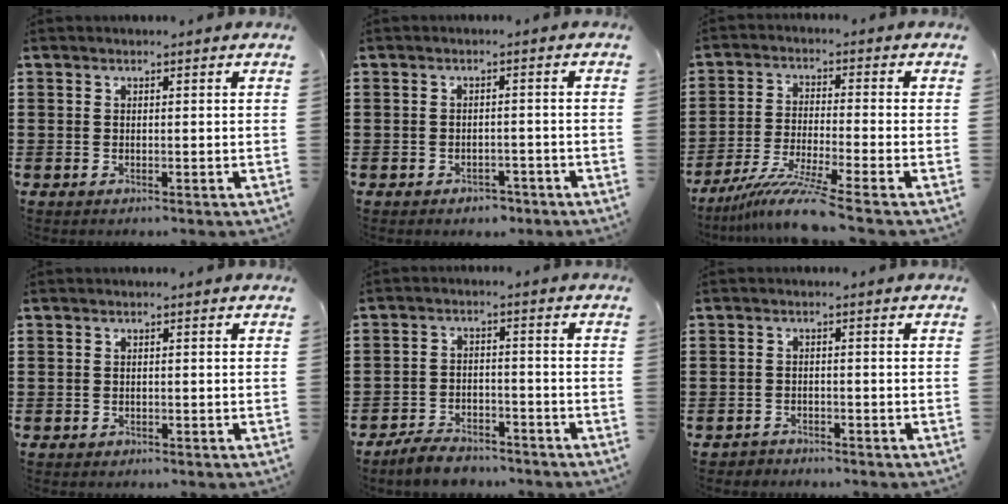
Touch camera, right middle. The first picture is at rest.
{"total": 2.3, "force": [-2.1, 0.8, 0.0], "torque": [-0.009, 0.004, -0.046]}
{"total": 8.4, "force": [-6.9, -0.2, 4.9], "torque": [-0.099, -0.014, -0.134]}
{"total": 1.0, "force": [-0.8, 0.5, 0.1], "torque": [-0.005, 0.001, -0.019]}
{"total": 5.0, "force": [-4.8, 1.1, 1.0], "torque": [-0.025, 0.010, -0.098]}
{"total": 2.3, "force": [-2.3, 0.6, -0.2], "torque": [-0.004, 0.001, -0.051]}